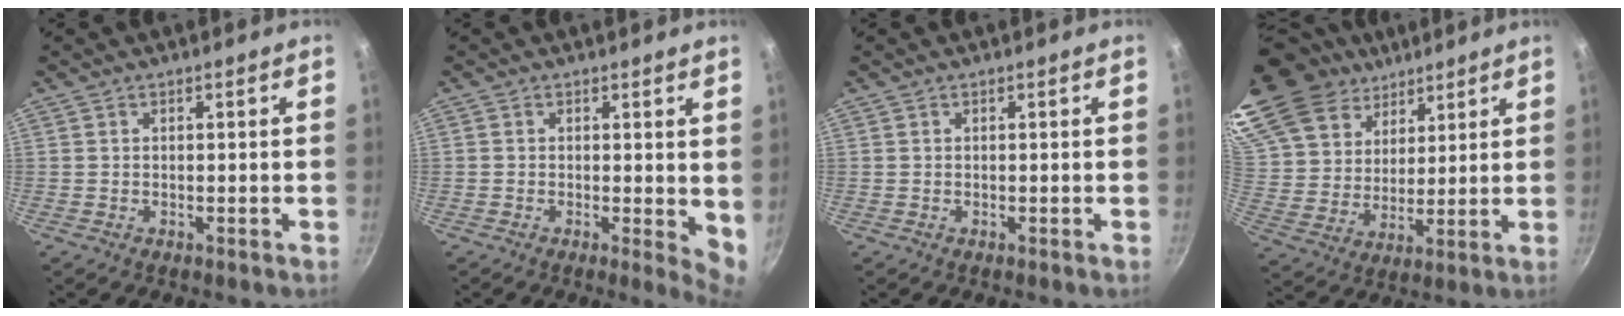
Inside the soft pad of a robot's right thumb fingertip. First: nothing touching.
{"total": 4.7, "force": [0.3, 1.7, 4.4], "torque": [-0.053, -0.012, 0.001]}
{"total": 0.0}
{"total": 25.3, "force": [16.7, 15.7, 10.7], "torque": [-0.223, -0.012, 0.328]}